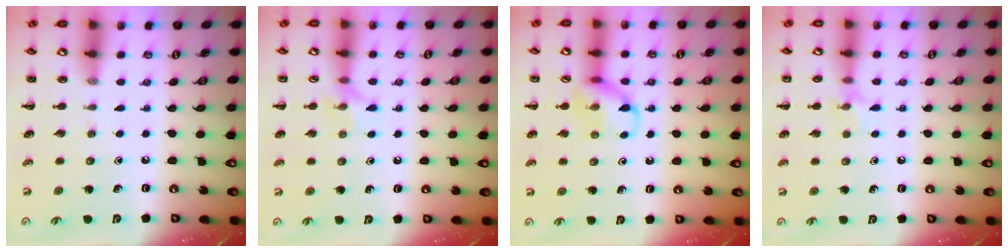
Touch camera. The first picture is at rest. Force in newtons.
{"total": 6.4, "press": 6.4, "slide": 0.9}
{"total": 10.7, "press": 10.7, "slide": 0.9}
{"total": 6.2, "press": 6.1, "slide": 1.3}